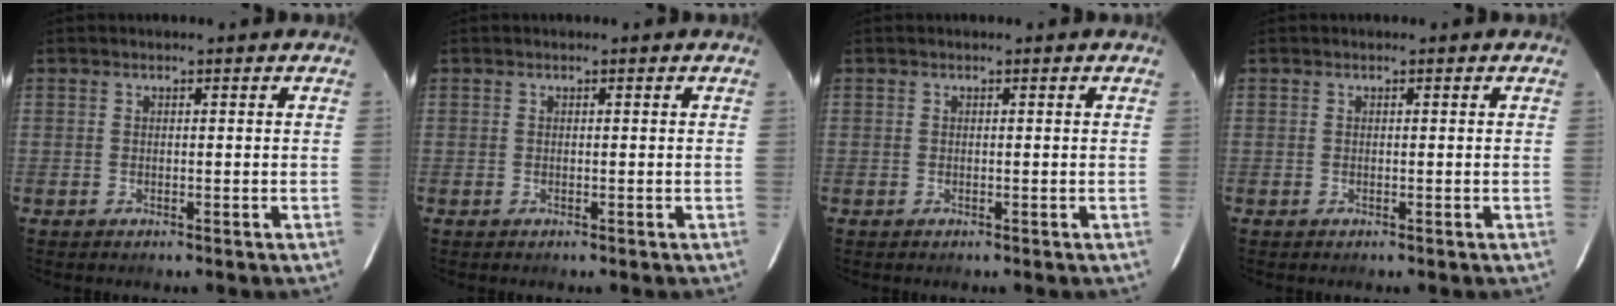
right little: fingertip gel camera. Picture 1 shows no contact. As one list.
[{"total": 0.0}, {"total": 0.0}, {"total": 0.0}]